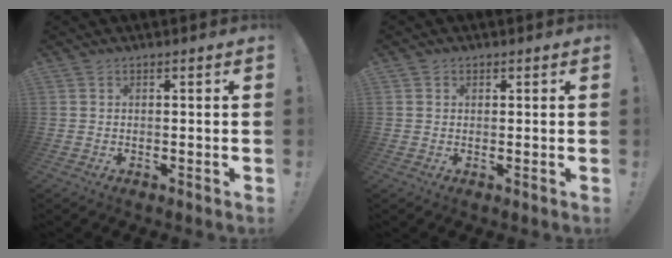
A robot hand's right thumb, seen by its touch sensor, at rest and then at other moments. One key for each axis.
{"total": 1.0, "fx": 0.5, "fy": 0.8, "fz": 0.1, "tx": 0.004, "ty": -0.001, "tz": 0.009}